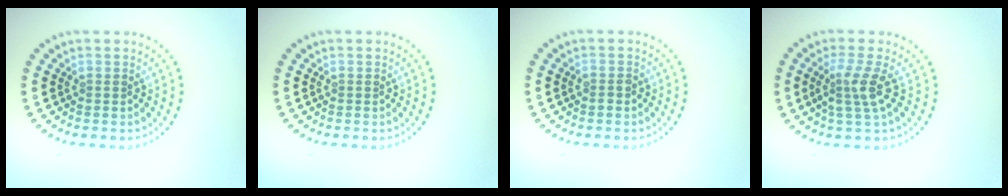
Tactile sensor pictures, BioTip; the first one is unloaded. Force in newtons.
{"total": 0.0}
{"total": 0.8, "press": 0.7, "slide": 0.4}
{"total": 2.8, "press": 2.1, "slide": 1.8}